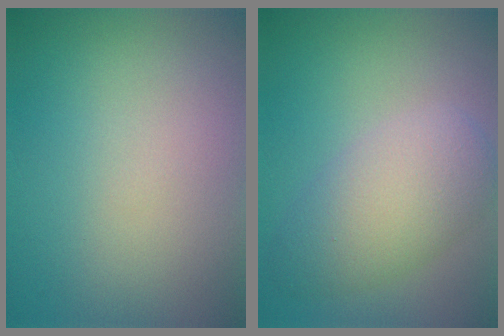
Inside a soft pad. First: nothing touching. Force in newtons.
{"total": 4.8, "press": 4.8, "slide": 0.1}